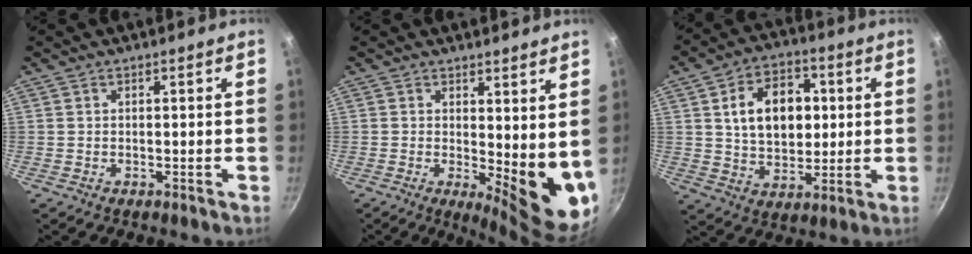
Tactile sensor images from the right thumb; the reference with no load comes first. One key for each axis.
{"total": 10.5, "fx": 1.7, "fy": 4.2, "fz": 9.5, "tx": -0.104, "ty": -0.034, "tz": 0.029}
{"total": 14.5, "fx": 2.6, "fy": 10.1, "fz": 10.1, "tx": -0.123, "ty": 0.002, "tz": 0.041}